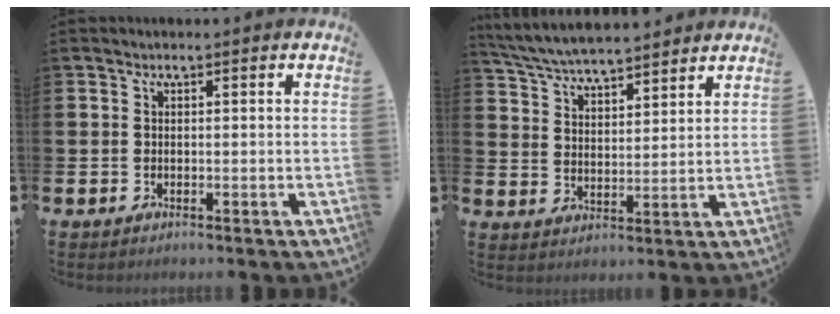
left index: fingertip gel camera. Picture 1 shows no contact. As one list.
[{"total": 5.9, "force": [5.8, 0.6, 0.7], "torque": [-0.038, -0.033, 0.103]}]